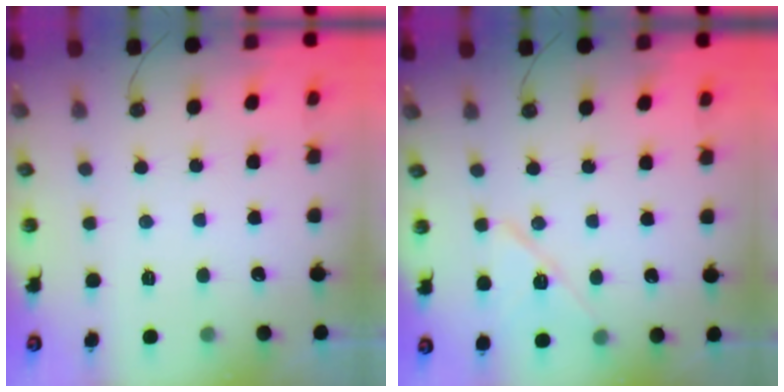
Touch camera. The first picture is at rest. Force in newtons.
{"total": 10.8, "press": 10.0, "slide": 4.0}